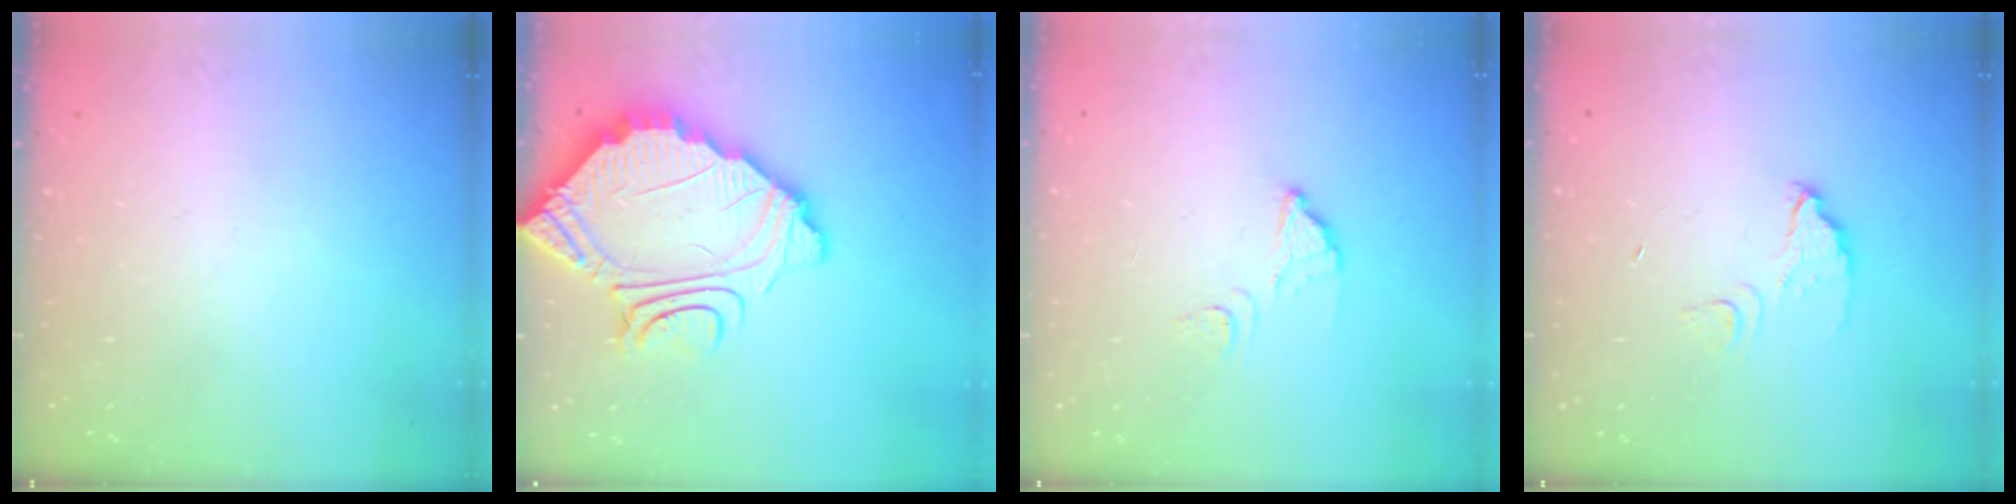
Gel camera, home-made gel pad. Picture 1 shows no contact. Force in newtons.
{"total": 10.6, "press": 10.5, "slide": 0.9}
{"total": 2.5, "press": 2.5, "slide": 0.2}
{"total": 3.1, "press": 3.1, "slide": 0.3}